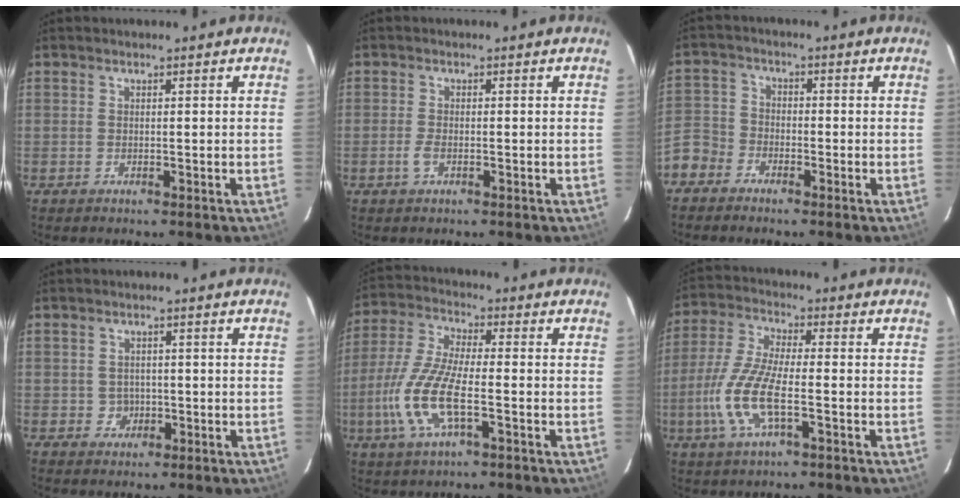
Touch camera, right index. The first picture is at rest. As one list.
[{"total": 2.0, "force": [-0.8, 0.9, 1.5], "torque": [-0.035, -0.002, -0.016]}, {"total": 6.7, "force": [-4.6, 4.7, 1.4], "torque": [-0.037, 0.014, -0.103]}, {"total": 2.6, "force": [-0.4, 2.6, 0.3], "torque": [-0.006, 0.006, 0.000]}, {"total": 12.9, "force": [-3.9, 3.6, 11.8], "torque": [-0.259, -0.006, -0.080]}, {"total": 11.8, "force": [-3.5, 3.2, 10.9], "torque": [-0.240, -0.004, -0.072]}]